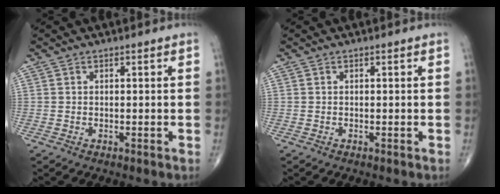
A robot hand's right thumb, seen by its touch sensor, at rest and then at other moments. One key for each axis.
{"total": 0.0}